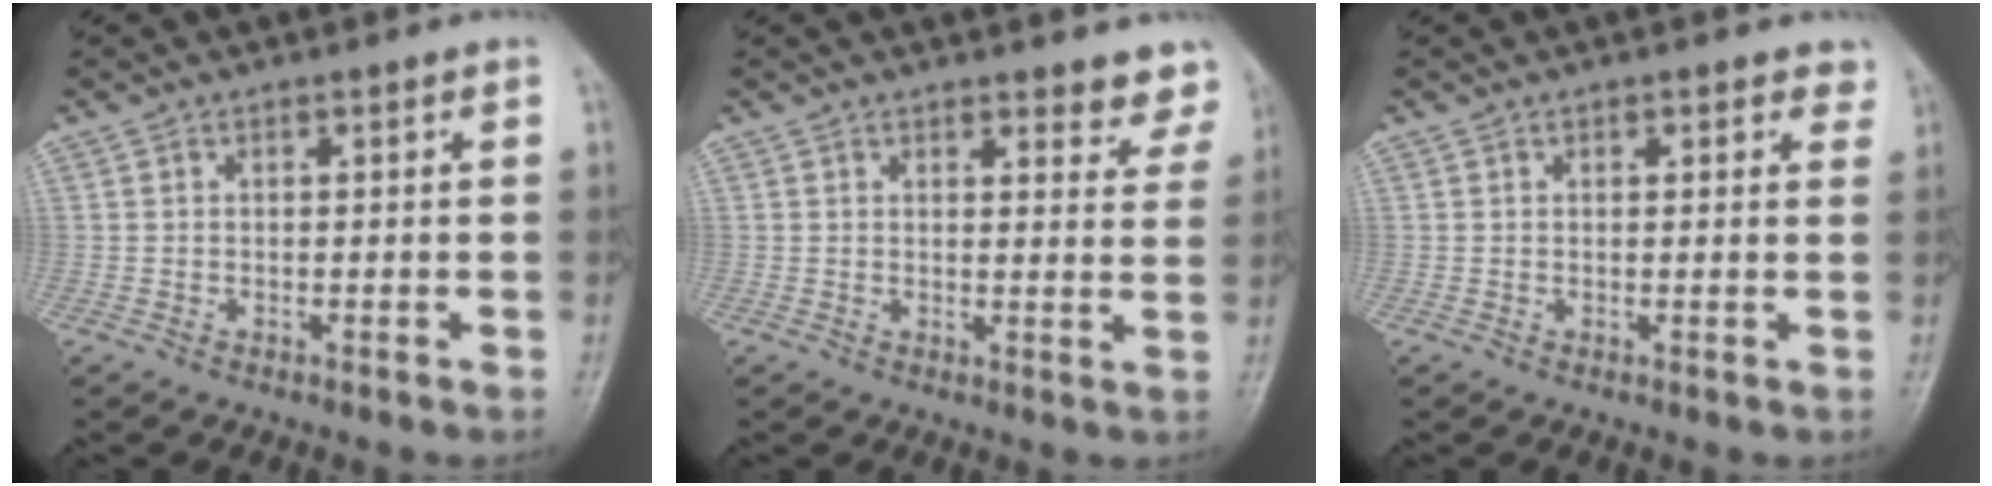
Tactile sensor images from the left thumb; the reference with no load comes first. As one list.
[{"total": 5.9, "force": [5.1, 2.1, 2.1], "torque": [0.011, -0.028, 0.045]}, {"total": 2.7, "force": [1.7, 1.3, 1.7], "torque": [-0.001, -0.004, 0.015]}]